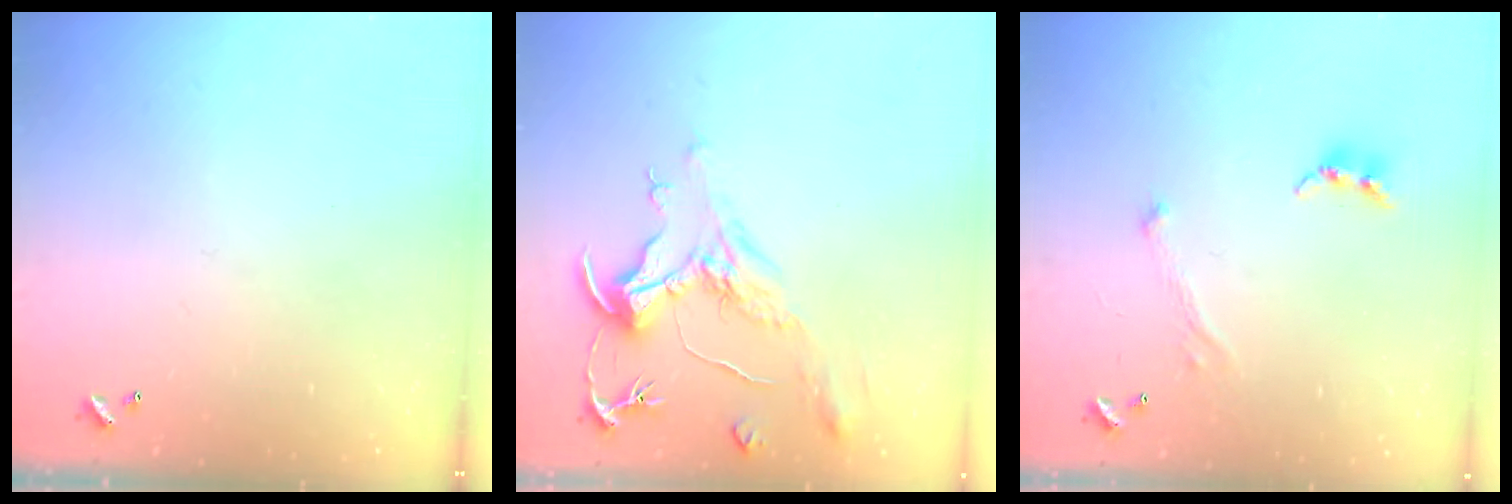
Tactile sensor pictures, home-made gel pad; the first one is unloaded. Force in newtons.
{"total": 2.2, "press": 1.7, "slide": 1.4}
{"total": 0.8, "press": 0.7, "slide": 0.4}